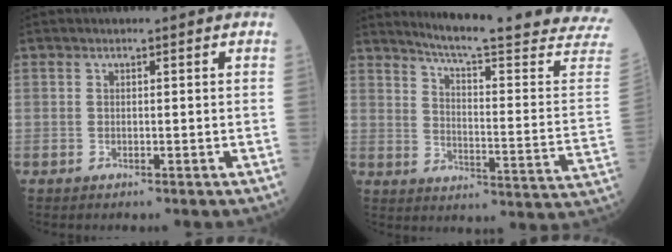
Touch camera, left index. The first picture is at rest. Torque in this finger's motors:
{"motor_torque": [0.51, -0.91, 0.01, 0.03]}